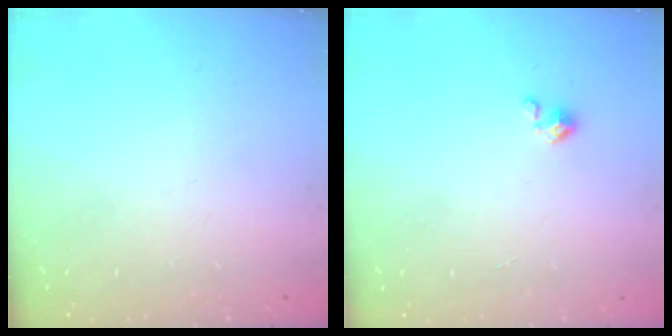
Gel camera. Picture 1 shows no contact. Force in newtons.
{"total": 2.2, "press": 2.1, "slide": 0.3}